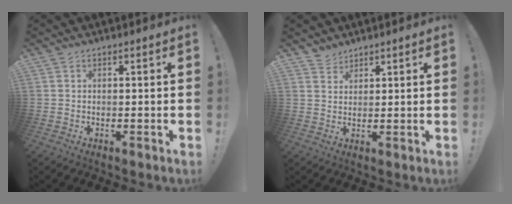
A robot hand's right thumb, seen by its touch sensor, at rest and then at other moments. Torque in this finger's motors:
{"motor_torque": [0.12, -0.22, 0.38, -0.04, 0.03]}